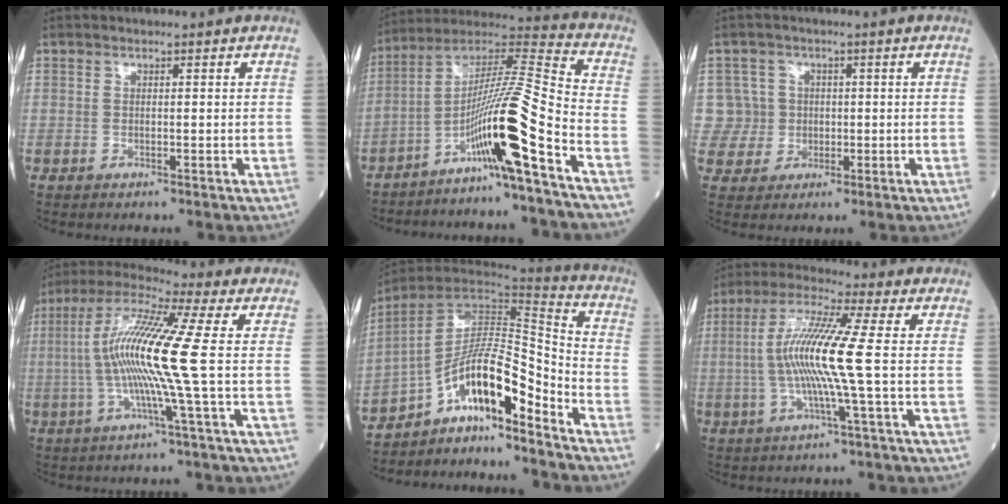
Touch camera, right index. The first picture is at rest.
{"total": 14.4, "force": [-7.5, -1.8, 12.2], "torque": [-0.226, 0.010, -0.137]}
{"total": 5.2, "force": [0.6, 5.1, -0.5], "torque": [0.023, 0.016, 0.013]}
{"total": 13.7, "force": [-0.7, -1.7, 13.6], "torque": [-0.268, 0.002, -0.026]}
{"total": 14.7, "force": [-10.6, 1.5, 10.0], "torque": [-0.163, 0.029, -0.184]}
{"total": 11.1, "force": [-0.5, -1.2, 11.0], "torque": [-0.222, 0.004, -0.018]}